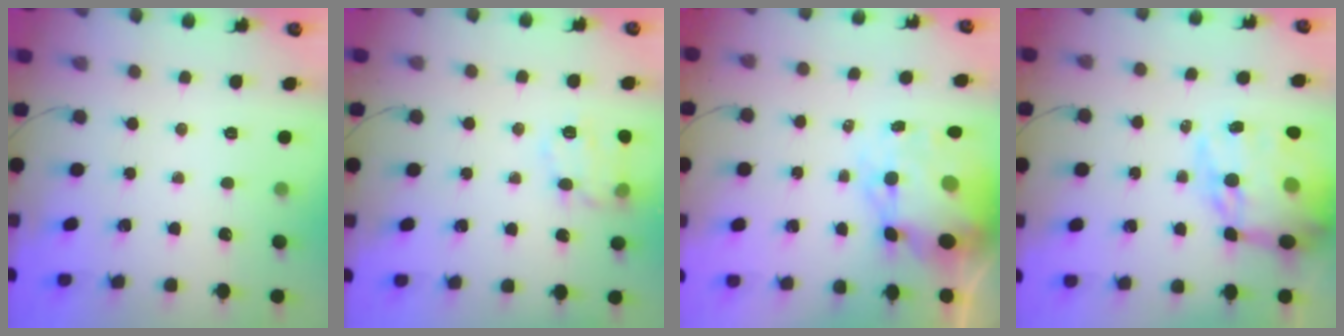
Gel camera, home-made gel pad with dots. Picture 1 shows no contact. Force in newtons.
{"total": 12.2, "press": 12.2, "slide": 0.3}
{"total": 12.2, "press": 11.8, "slide": 3.1}
{"total": 21.4, "press": 20.9, "slide": 4.8}